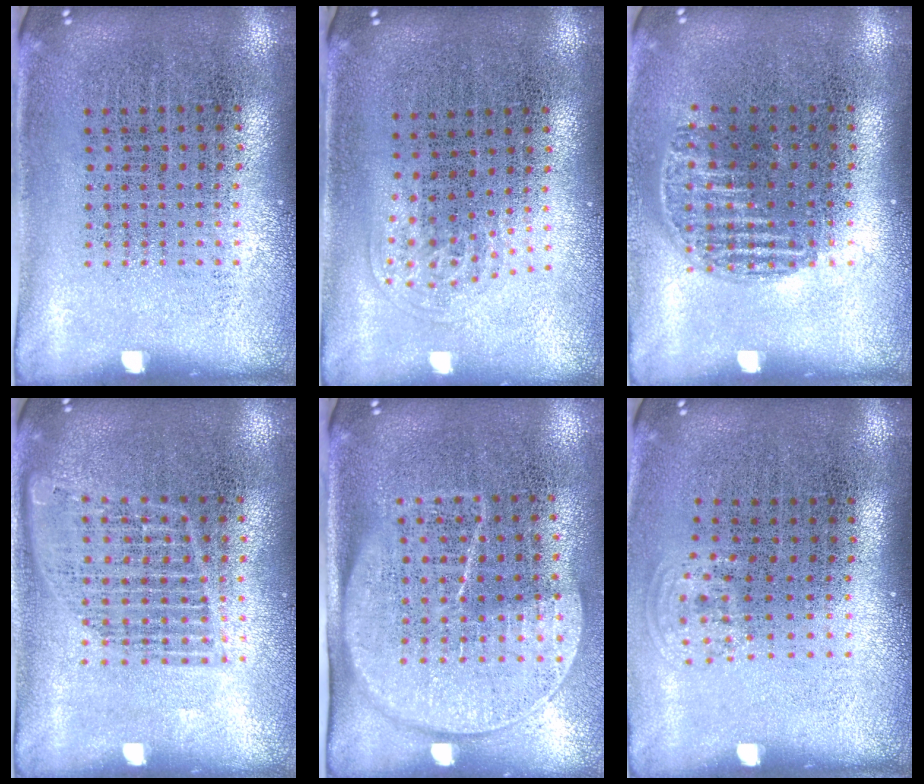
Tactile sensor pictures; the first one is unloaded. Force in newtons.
{"total": 0.9, "press": 0.6, "slide": 0.7}
{"total": 1.0, "press": 0.9, "slide": 0.5}
{"total": 1.3, "press": 1.2, "slide": 0.5}
{"total": 1.8, "press": 1.5, "slide": 1.0}
{"total": 0.8, "press": 0.6, "slide": 0.5}